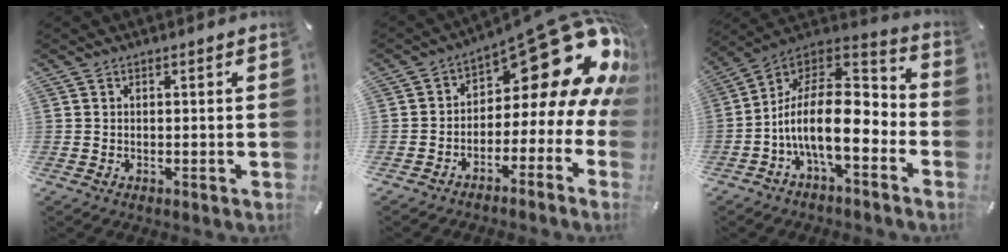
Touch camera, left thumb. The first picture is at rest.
{"total": 18.8, "force": [9.0, 8.8, 14.0], "torque": [-0.174, -0.074, 0.145]}
{"total": 17.4, "force": [-4.8, 8.9, 14.2], "torque": [-0.275, 0.001, -0.083]}